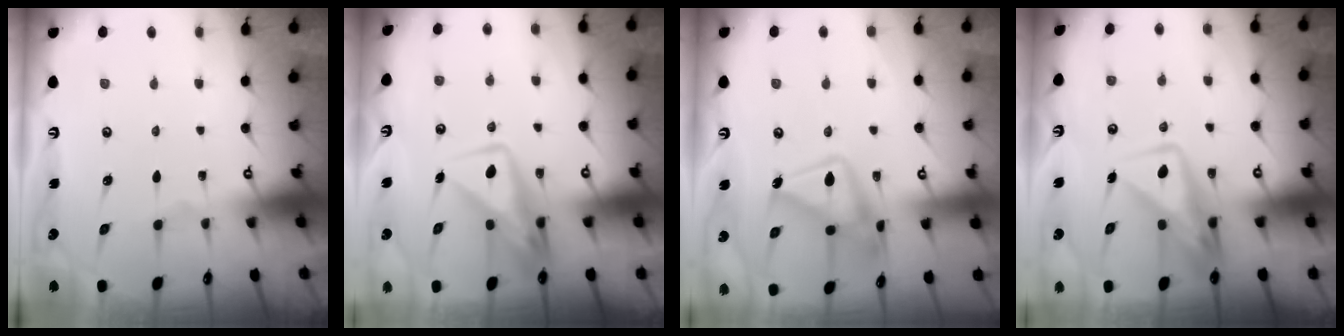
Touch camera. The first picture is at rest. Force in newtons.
{"total": 9.8, "press": 9.7, "slide": 1.0}
{"total": 15.8, "press": 15.7, "slide": 1.3}
{"total": 9.8, "press": 9.7, "slide": 1.0}